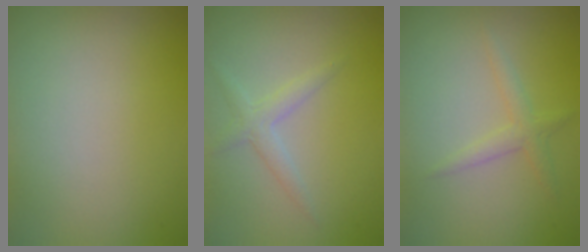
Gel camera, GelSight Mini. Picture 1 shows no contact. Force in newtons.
{"total": 1.7, "press": 1.7, "slide": 0.1}
{"total": 1.7, "press": 1.7, "slide": 0.0}